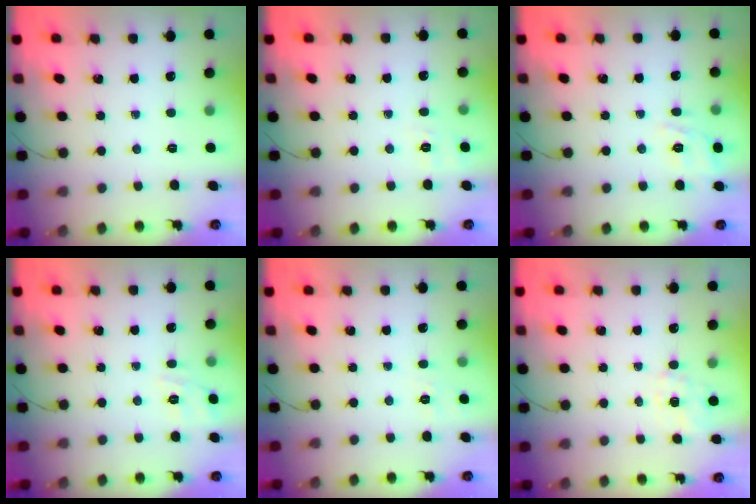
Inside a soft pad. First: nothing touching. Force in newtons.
{"total": 1.8, "press": 0.1, "slide": 1.8}
{"total": 2.8, "press": 2.2, "slide": 1.7}
{"total": 9.6, "press": 9.5, "slide": 1.5}
{"total": 7.3, "press": 7.0, "slide": 2.0}
{"total": 4.1, "press": 3.9, "slide": 1.3}